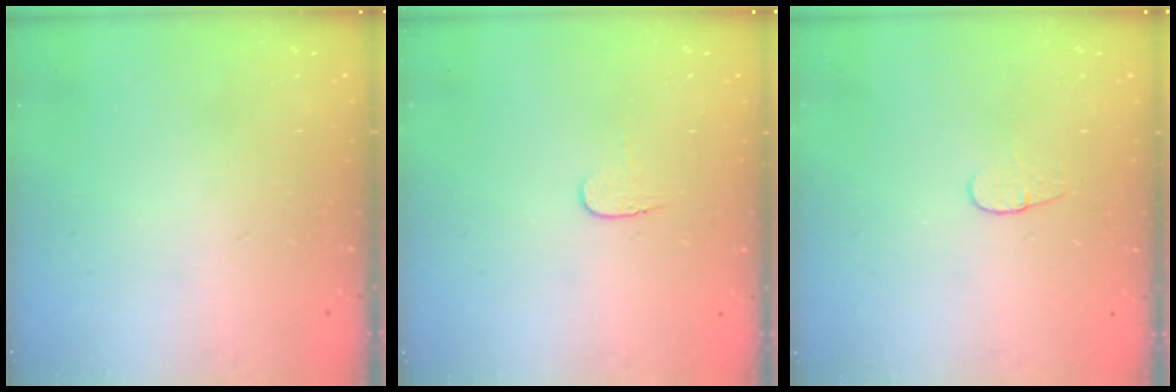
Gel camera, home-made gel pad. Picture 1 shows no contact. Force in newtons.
{"total": 4.0, "press": 4.0, "slide": 0.4}
{"total": 3.6, "press": 3.6, "slide": 0.4}